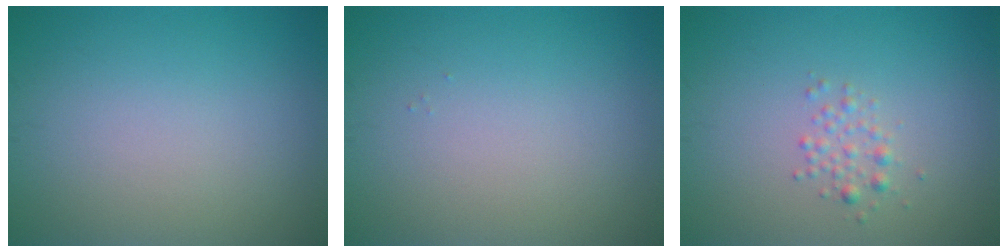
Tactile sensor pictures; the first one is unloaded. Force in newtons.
{"total": 0.0}
{"total": 1.4, "press": 1.4, "slide": 0.1}